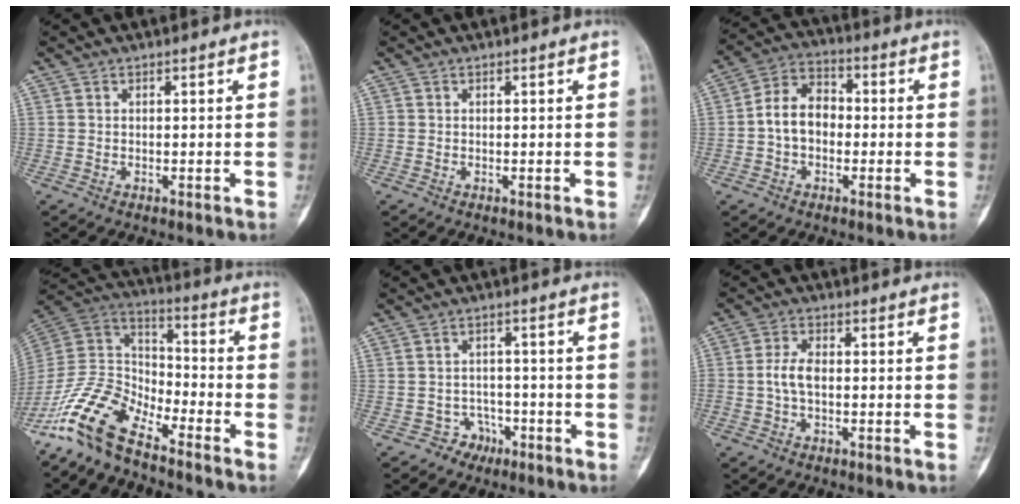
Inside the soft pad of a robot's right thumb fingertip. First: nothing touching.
{"total": 0.0}
{"total": 8.7, "force": [-0.9, 6.4, 5.9], "torque": [-0.087, 0.031, -0.030]}
{"total": 12.9, "force": [-10.1, 4.9, 6.4], "torque": [-0.116, 0.081, -0.207]}
{"total": 3.6, "force": [-2.2, 2.9, 0.0], "torque": [0.023, 0.025, -0.034]}
{"total": 4.2, "force": [-0.4, 2.4, 3.5], "torque": [-0.076, 0.011, -0.011]}